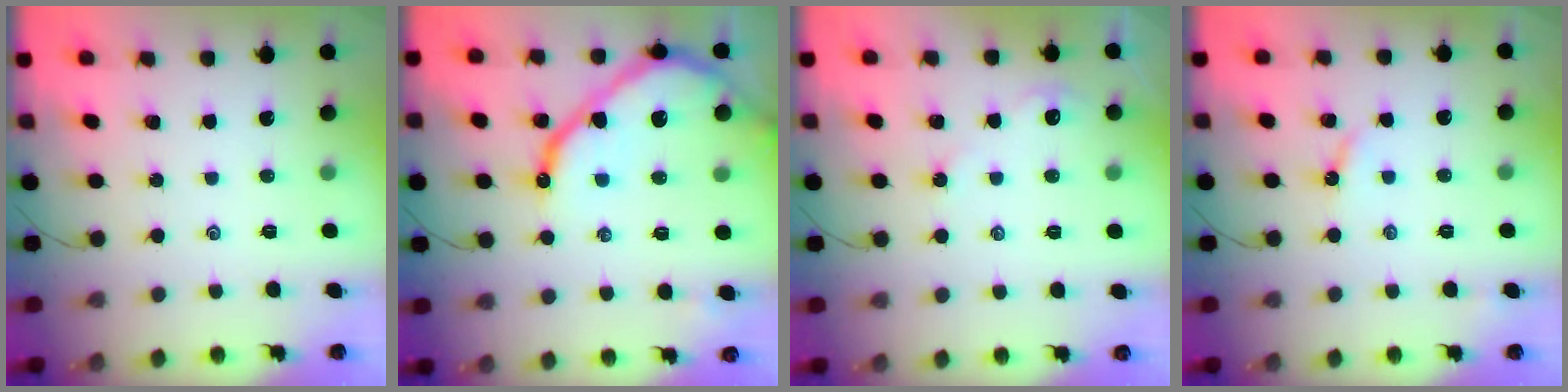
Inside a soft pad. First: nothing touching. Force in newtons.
{"total": 14.9, "press": 14.9, "slide": 1.5}
{"total": 3.6, "press": 3.6, "slide": 0.5}
{"total": 4.3, "press": 4.3, "slide": 0.5}